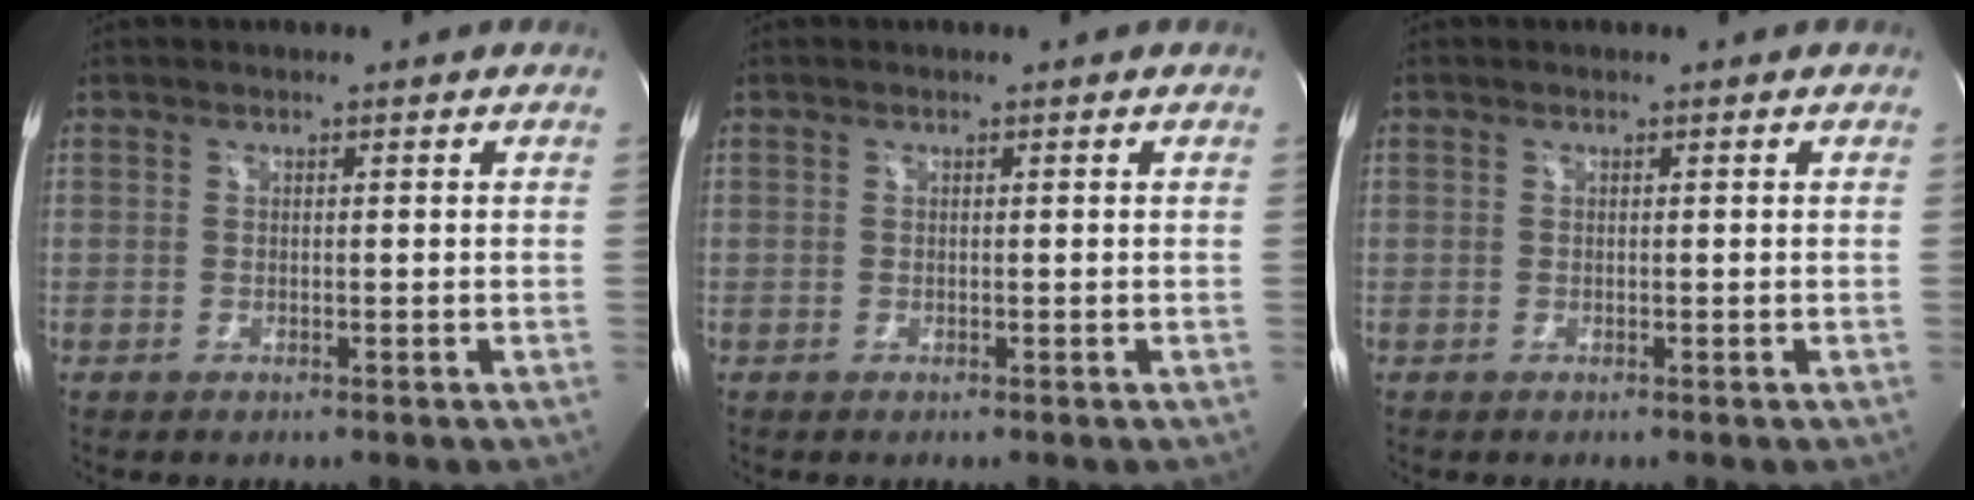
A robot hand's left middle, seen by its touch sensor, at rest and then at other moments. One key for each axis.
{"total": 0.0}
{"total": 0.0}